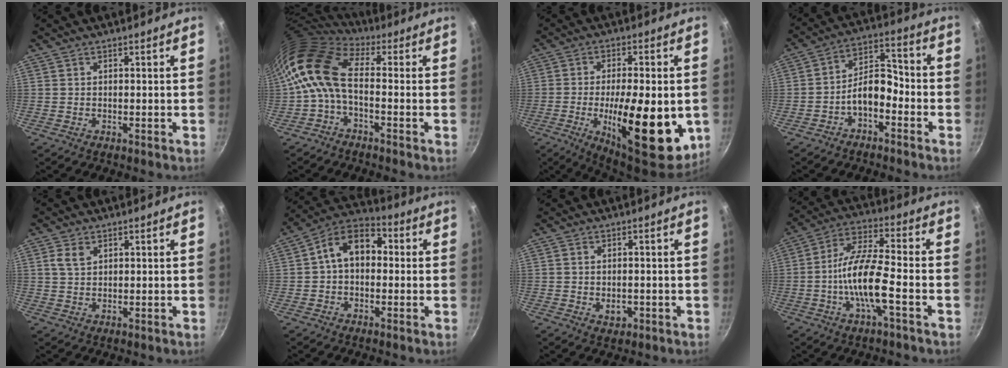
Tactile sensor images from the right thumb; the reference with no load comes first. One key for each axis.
{"total": 10.4, "fx": -0.5, "fy": 5.5, "fz": 8.8, "tx": -0.168, "ty": 0.026, "tz": -0.028}
{"total": 20.3, "fx": -4.3, "fy": 7.2, "fz": 18.5, "tx": -0.258, "ty": 0.001, "tz": -0.056}
{"total": 7.8, "fx": -3.7, "fy": 4.3, "fz": 5.4, "tx": -0.071, "ty": 0.056, "tz": -0.070}
{"total": 3.0, "fx": 1.4, "fy": 1.9, "fz": 1.9, "tx": -0.032, "ty": -0.003, "tz": 0.026}
{"total": 11.0, "fx": 1.0, "fy": 7.7, "fz": 7.8, "tx": -0.093, "ty": 0.035, "tz": -0.006}
{"total": 2.5, "fx": -0.6, "fy": 1.8, "fz": 1.7, "tx": -0.024, "ty": -0.002, "tz": -0.006}
{"total": 12.1, "fx": -3.5, "fy": 3.1, "fz": 11.2, "tx": -0.213, "ty": 0.035, "tz": -0.077}